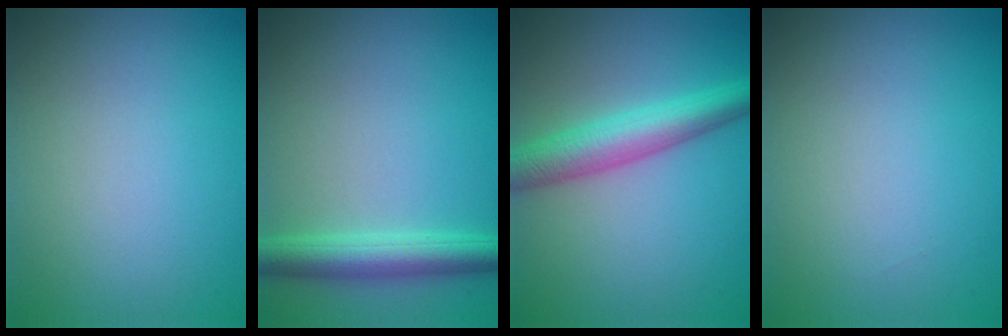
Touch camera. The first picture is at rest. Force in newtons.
{"total": 4.1, "press": 4.1, "slide": 0.1}
{"total": 5.0, "press": 5.0, "slide": 0.1}
{"total": 0.0}